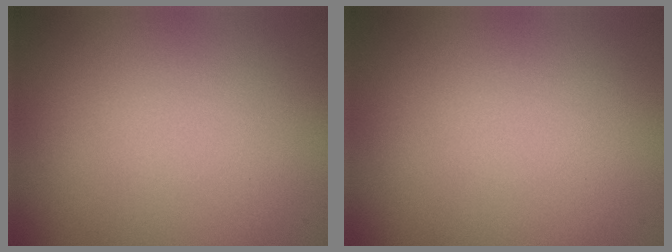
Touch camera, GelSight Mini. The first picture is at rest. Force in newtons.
{"total": 0.0}